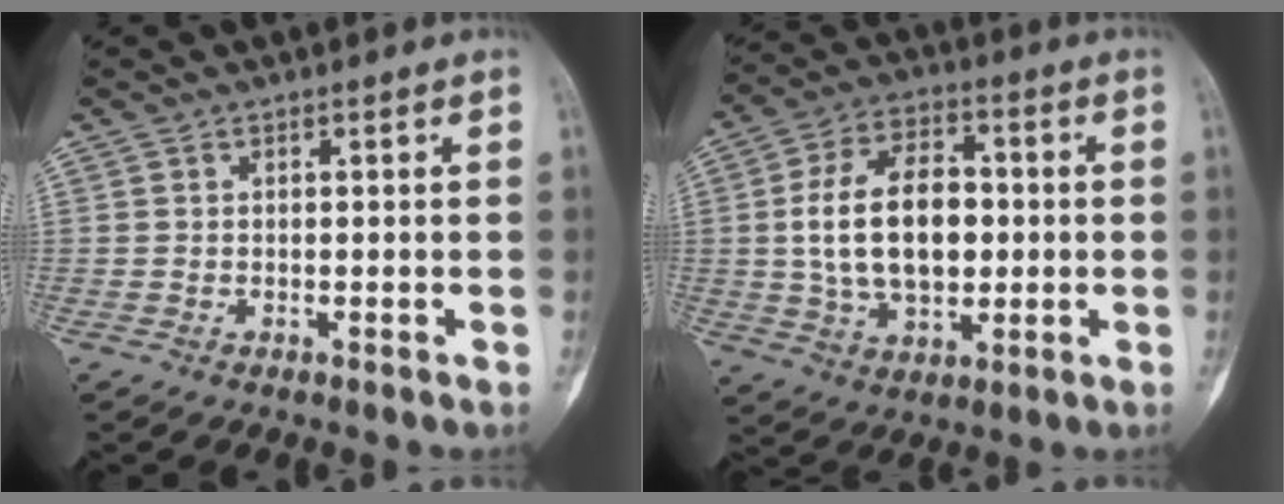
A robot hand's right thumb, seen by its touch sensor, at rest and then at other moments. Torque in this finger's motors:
{"motor_torque": [1.94, 2.49, 0.95, -0.41, 0.39]}